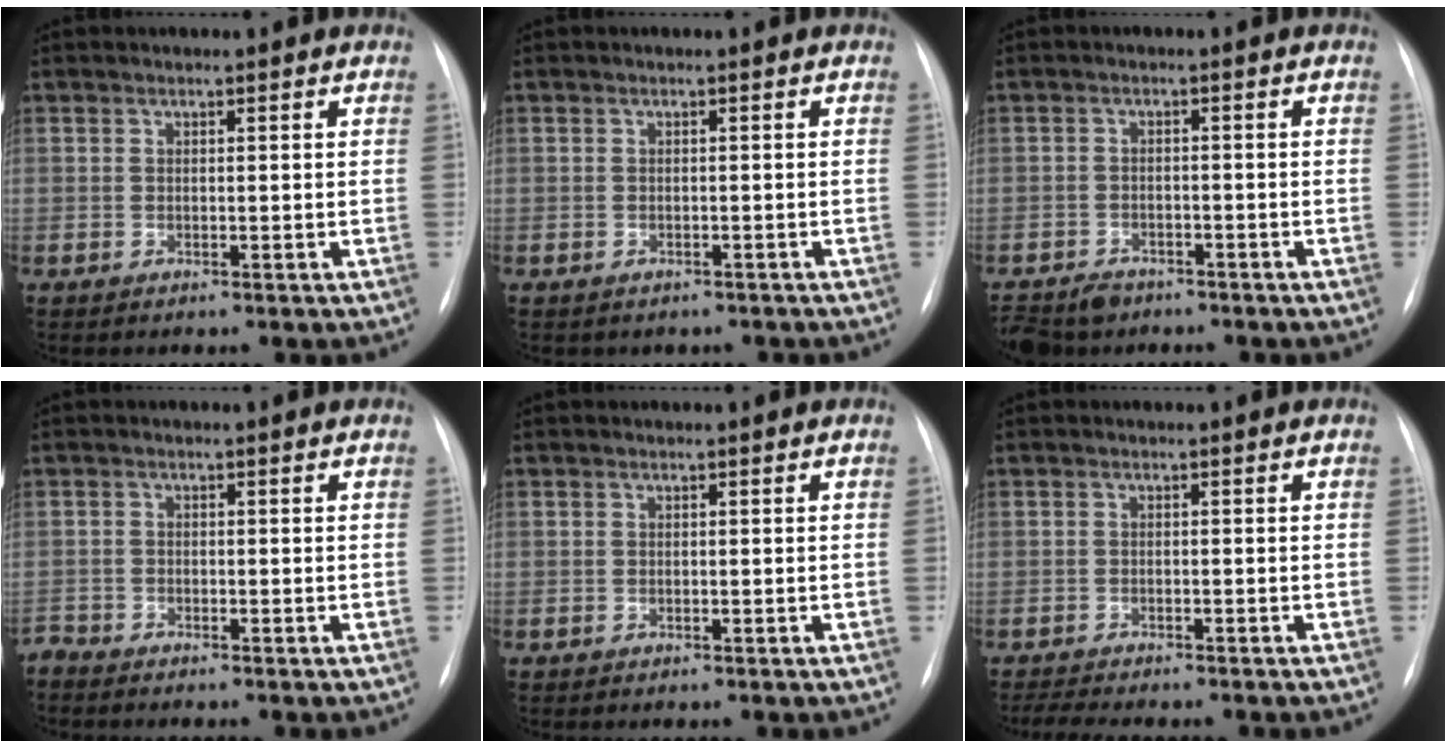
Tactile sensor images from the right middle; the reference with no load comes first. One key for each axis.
{"total": 2.5, "fx": -2.1, "fy": 1.4, "fz": 0.4, "tx": -0.011, "ty": 0.004, "tz": -0.021}
{"total": 7.5, "fx": -6.0, "fy": 4.0, "fz": 2.0, "tx": -0.044, "ty": -0.008, "tz": -0.096}
{"total": 2.3, "fx": -2.3, "fy": 0.2, "fz": 0.1, "tx": 0.003, "ty": -0.009, "tz": -0.039}
{"total": 0.0}
{"total": 6.9, "fx": -6.1, "fy": 1.1, "fz": 3.1, "tx": -0.046, "ty": -0.007, "tz": -0.087}